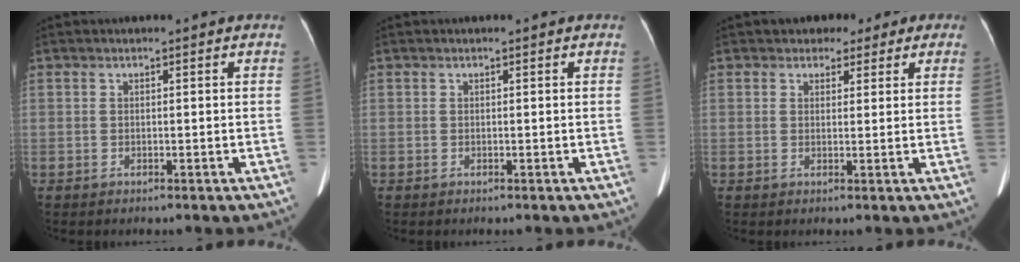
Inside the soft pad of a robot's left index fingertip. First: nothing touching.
{"total": 0.0}
{"total": 4.5, "force": [2.8, 3.3, 1.3], "torque": [0.000, -0.004, 0.027]}